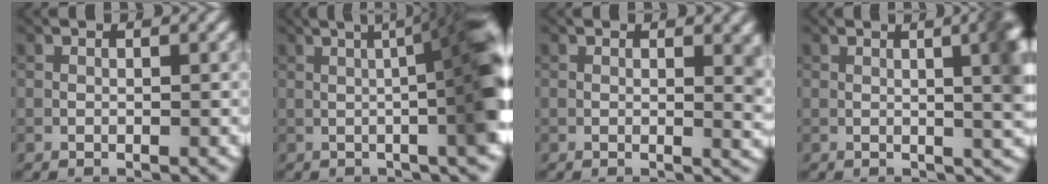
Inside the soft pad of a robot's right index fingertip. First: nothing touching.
{"total": 10.3, "force": [0.7, 2.7, 9.9], "torque": [-0.091, 0.025, 0.004]}
{"total": 2.4, "force": [0.5, 0.9, 2.2], "torque": [-0.020, -0.004, 0.009]}
{"total": 7.8, "force": [1.2, 2.9, 7.1], "torque": [-0.045, 0.020, 0.008]}